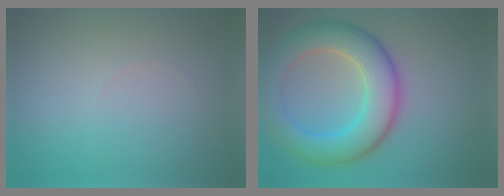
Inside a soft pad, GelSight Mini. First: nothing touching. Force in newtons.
{"total": 7.8, "press": 7.8, "slide": 0.3}